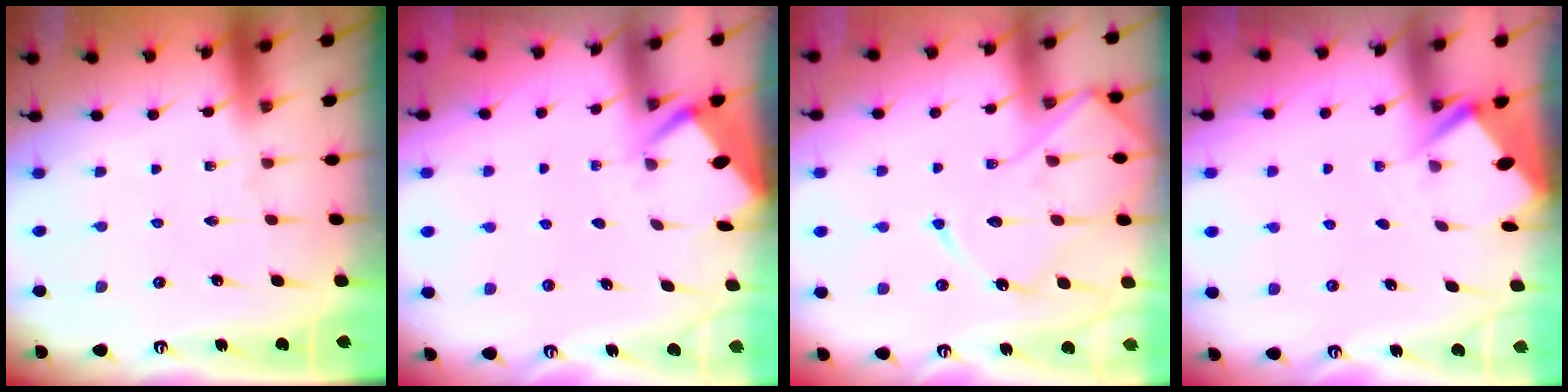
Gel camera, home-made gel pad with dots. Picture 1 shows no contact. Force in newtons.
{"total": 2.8, "press": 2.8, "slide": 0.3}
{"total": 15.1, "press": 15.0, "slide": 1.5}
{"total": 2.9, "press": 2.8, "slide": 0.4}